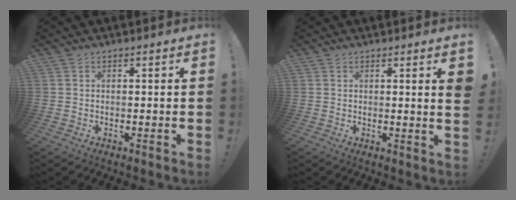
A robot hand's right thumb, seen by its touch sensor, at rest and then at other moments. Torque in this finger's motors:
{"motor_torque": [-0.47, 0.39, 0.46, 0.00, 0.19]}